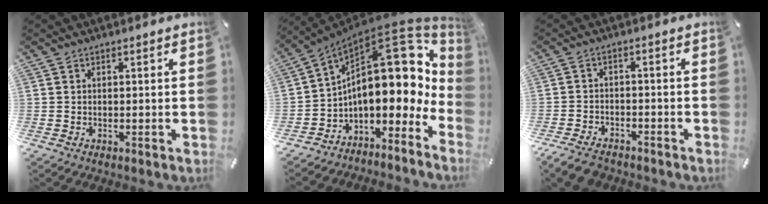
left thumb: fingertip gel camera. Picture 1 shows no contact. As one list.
[{"total": 22.5, "force": [6.9, 12.3, 17.6], "torque": [-0.250, -0.073, 0.123]}, {"total": 4.6, "force": [-3.7, 2.1, 1.6], "torque": [-0.044, 0.015, -0.075]}]